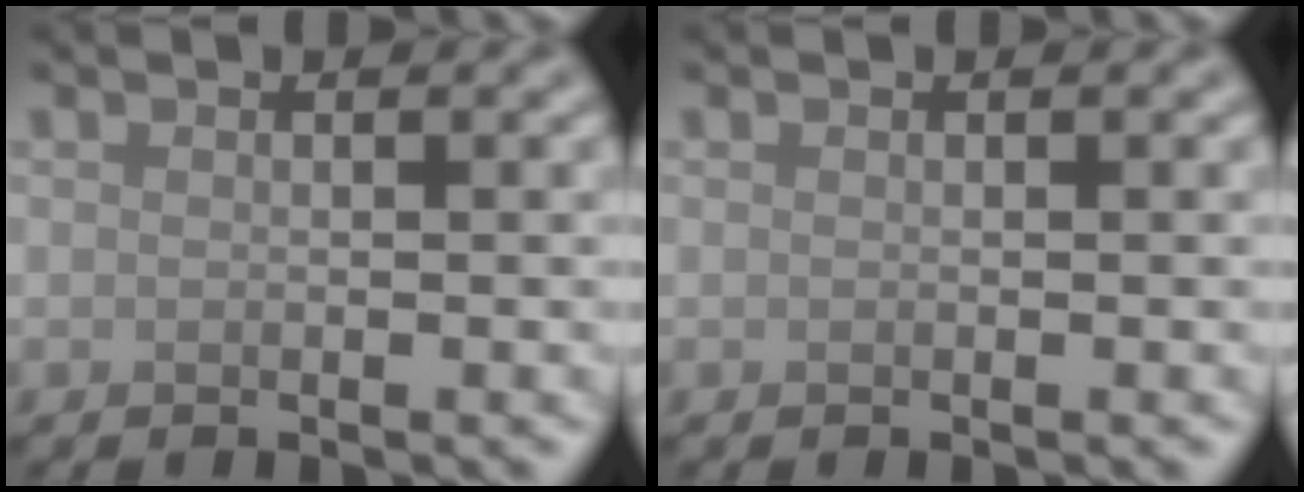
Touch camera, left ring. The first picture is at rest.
{"total": 0.0}